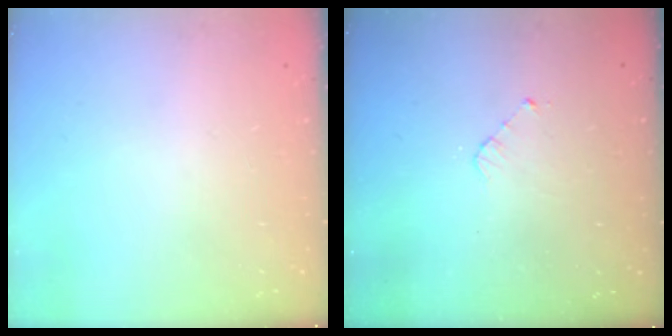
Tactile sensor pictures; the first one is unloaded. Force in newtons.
{"total": 3.0, "press": 3.0, "slide": 0.2}